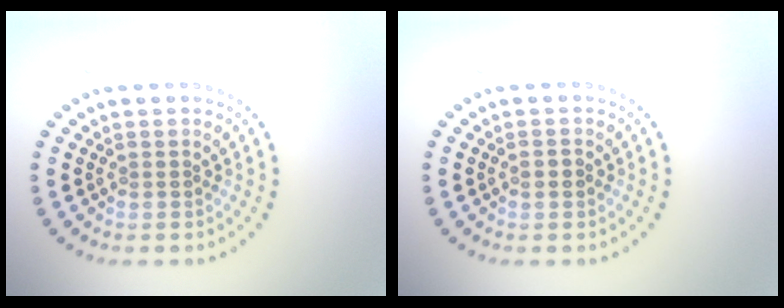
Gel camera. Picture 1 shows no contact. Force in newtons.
{"total": 0.9, "press": 0.9, "slide": 0.3}